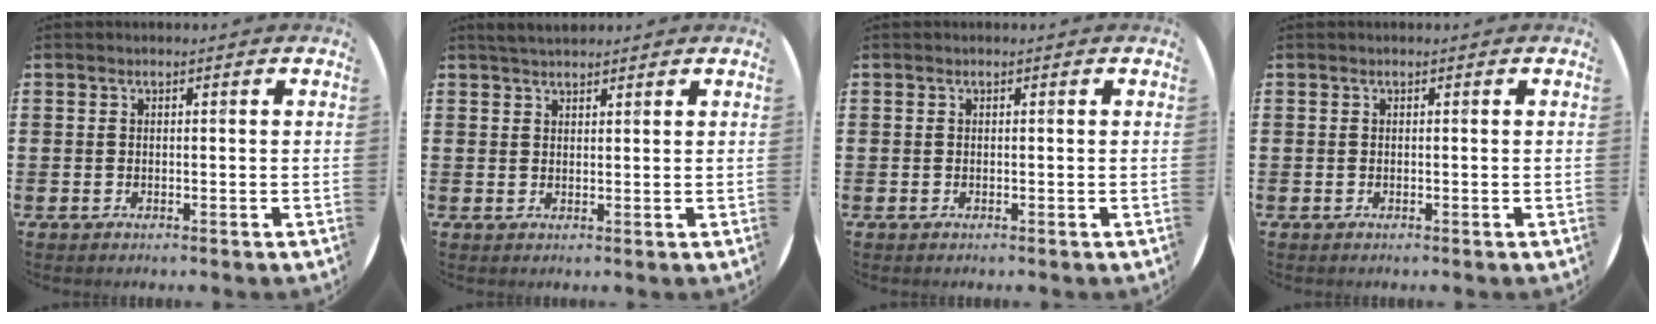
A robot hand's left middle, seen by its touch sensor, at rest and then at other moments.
{"total": 2.2, "force": [2.2, 0.5, 0.5], "torque": [-0.011, 0.002, 0.041]}
{"total": 0.0}
{"total": 0.0}